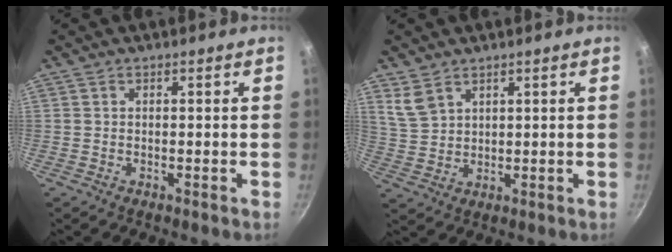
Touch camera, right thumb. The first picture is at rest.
{"total": 4.9, "force": [3.3, 2.9, 2.1], "torque": [-0.032, -0.012, 0.076]}